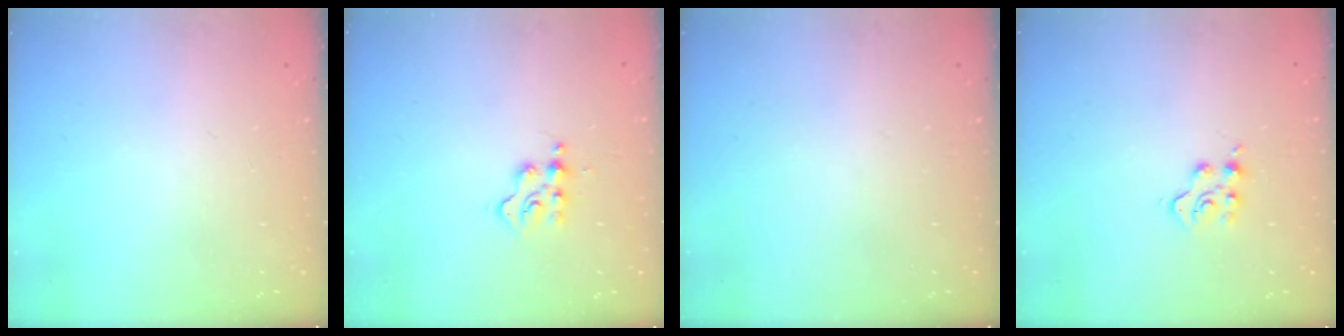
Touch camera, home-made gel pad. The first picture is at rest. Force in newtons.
{"total": 3.8, "press": 3.8, "slide": 0.4}
{"total": 0.0}
{"total": 4.2, "press": 4.2, "slide": 0.6}